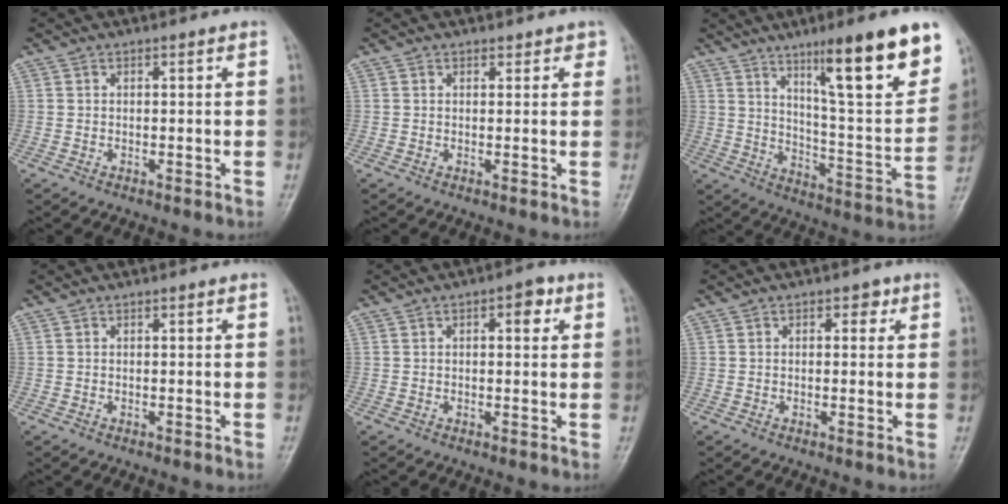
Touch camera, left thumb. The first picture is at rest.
{"total": 1.6, "force": [1.1, 1.1, 0.4], "torque": [0.014, -0.005, 0.008]}
{"total": 21.8, "force": [12.7, 3.4, 17.5], "torque": [-0.230, -0.055, 0.203]}
{"total": 0.0}
{"total": 3.7, "force": [1.2, 1.9, 2.9], "torque": [-0.022, 0.006, 0.010]}
{"total": 2.2, "force": [0.8, 1.5, 1.5], "torque": [0.004, 0.004, 0.005]}